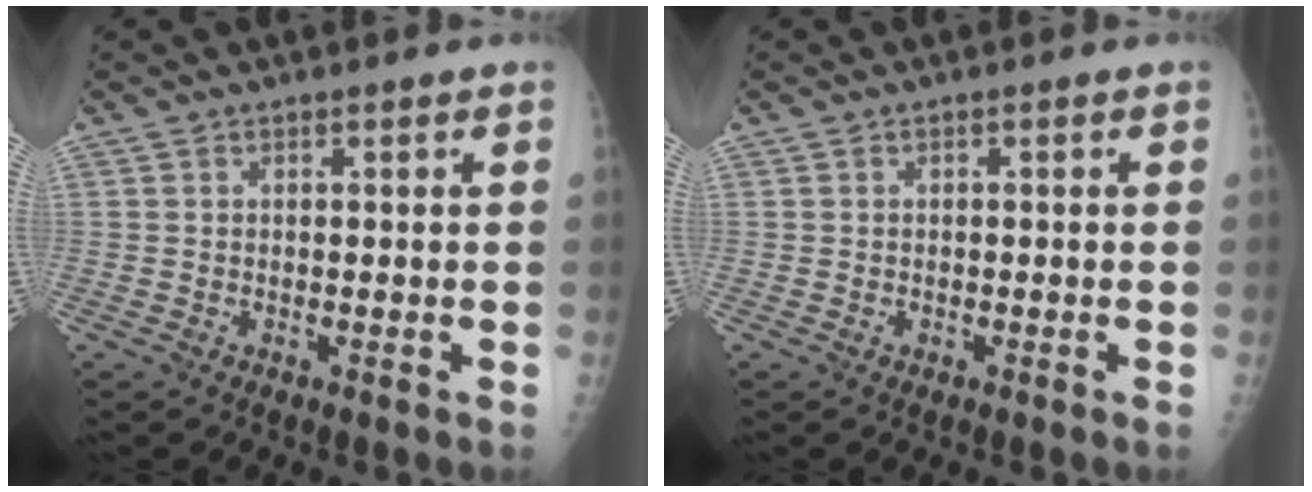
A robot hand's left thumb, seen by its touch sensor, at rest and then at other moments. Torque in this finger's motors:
{"motor_torque": [-0.28, 0.12, 0.22, 0.08, 0.01]}